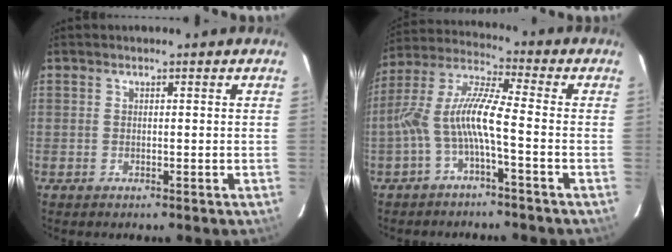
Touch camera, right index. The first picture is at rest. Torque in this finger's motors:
{"motor_torque": [0.99, -0.67, 0.85, 0.21]}